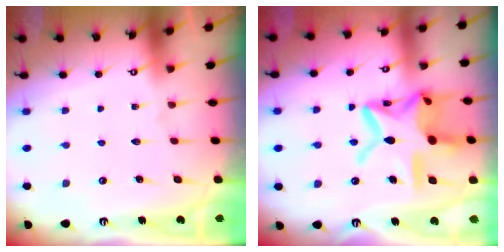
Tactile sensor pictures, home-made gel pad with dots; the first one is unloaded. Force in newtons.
{"total": 19.8, "press": 19.7, "slide": 1.5}